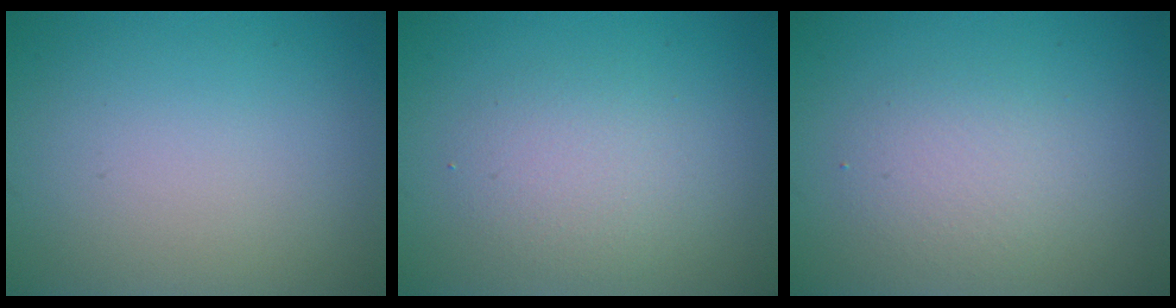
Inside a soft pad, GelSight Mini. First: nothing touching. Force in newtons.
{"total": 2.6, "press": 2.6, "slide": 0.1}
{"total": 2.5, "press": 2.5, "slide": 0.3}